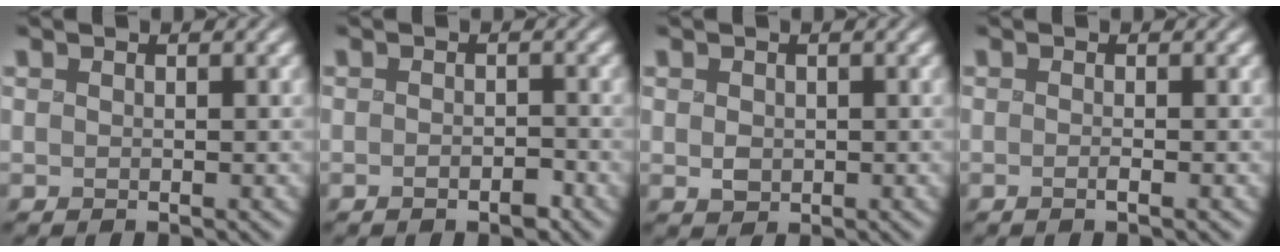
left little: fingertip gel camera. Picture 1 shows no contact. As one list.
[{"total": 1.5, "force": [-1.1, 0.6, 0.8], "torque": [-0.003, -0.004, -0.020]}, {"total": 1.3, "force": [0.0, 1.1, 0.6], "torque": [-0.011, -0.002, 0.002]}, {"total": 0.6, "force": [-0.5, 0.0, 0.4], "torque": [-0.003, -0.001, -0.015]}]